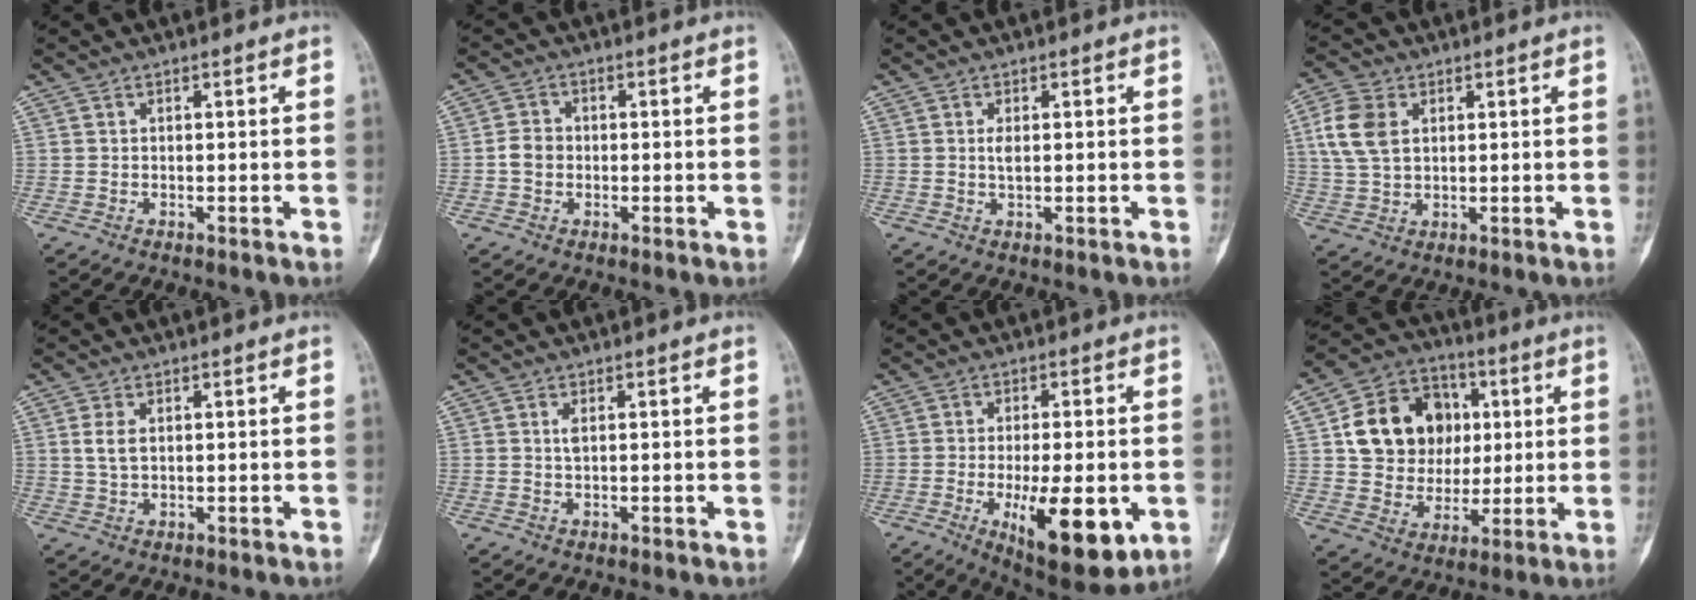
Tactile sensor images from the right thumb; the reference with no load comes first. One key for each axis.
{"total": 3.3, "fx": -0.5, "fy": 2.8, "fz": 1.6, "tx": -0.023, "ty": 0.009, "tz": -0.015}
{"total": 1.7, "fx": 0.2, "fy": 0.6, "fz": 1.5, "tx": -0.032, "ty": -0.002, "tz": 0.006}
{"total": 8.1, "fx": 2.1, "fy": 5.5, "fz": 5.6, "tx": -0.121, "ty": 0.004, "tz": 0.043}
{"total": 3.0, "fx": 0.7, "fy": 1.7, "fz": 2.4, "tx": -0.050, "ty": 0.001, "tz": 0.015}
{"total": 1.2, "fx": 0.2, "fy": 0.4, "fz": 1.1, "tx": -0.025, "ty": 0.000, "tz": 0.005}
{"total": 15.8, "fx": -4.5, "fy": 5.9, "fz": 13.9, "tx": -0.201, "ty": -0.015, "tz": -0.053}
{"total": 17.1, "fx": 3.4, "fy": 14.3, "fz": 8.9, "tx": -0.114, "ty": 0.009, "tz": 0.064}